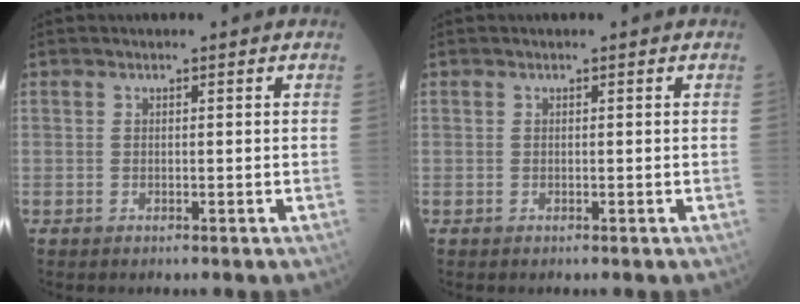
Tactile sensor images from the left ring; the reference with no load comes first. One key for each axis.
{"total": 0.0}